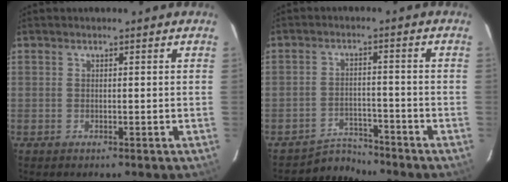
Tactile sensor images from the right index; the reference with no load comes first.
{"total": 4.3, "force": [-4.0, 0.6, -1.5], "torque": [0.029, 0.007, -0.063]}